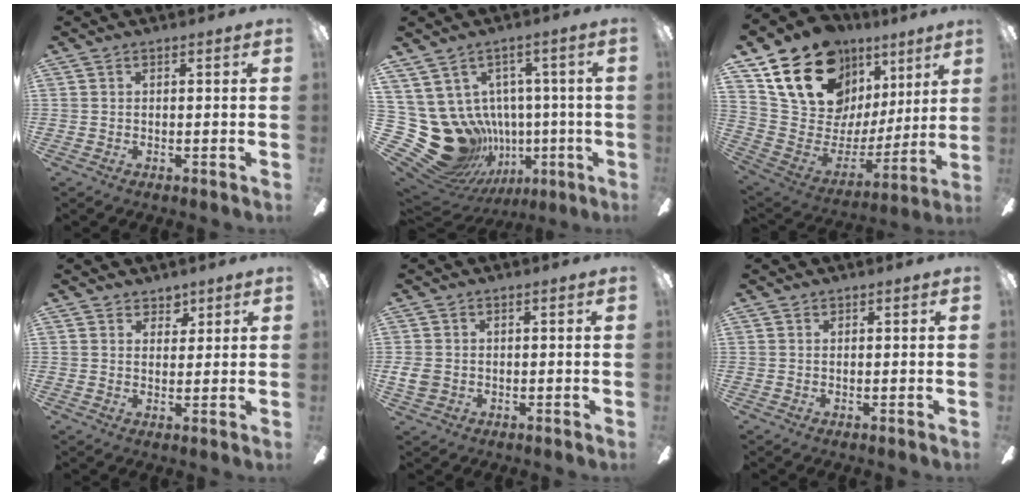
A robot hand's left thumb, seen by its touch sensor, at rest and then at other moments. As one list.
[{"total": 20.8, "force": [-3.5, 17.4, 10.7], "torque": [-0.265, -0.017, -0.006]}, {"total": 21.9, "force": [13.7, 13.7, 10.1], "torque": [-0.180, -0.075, 0.264]}, {"total": 3.8, "force": [2.9, 2.4, 0.5], "torque": [0.002, -0.013, 0.049]}, {"total": 3.8, "force": [0.0, 3.0, 2.2], "torque": [-0.052, 0.003, 0.000]}, {"total": 0.6, "force": [0.4, 0.3, 0.3], "torque": [-0.006, 0.002, 0.007]}]